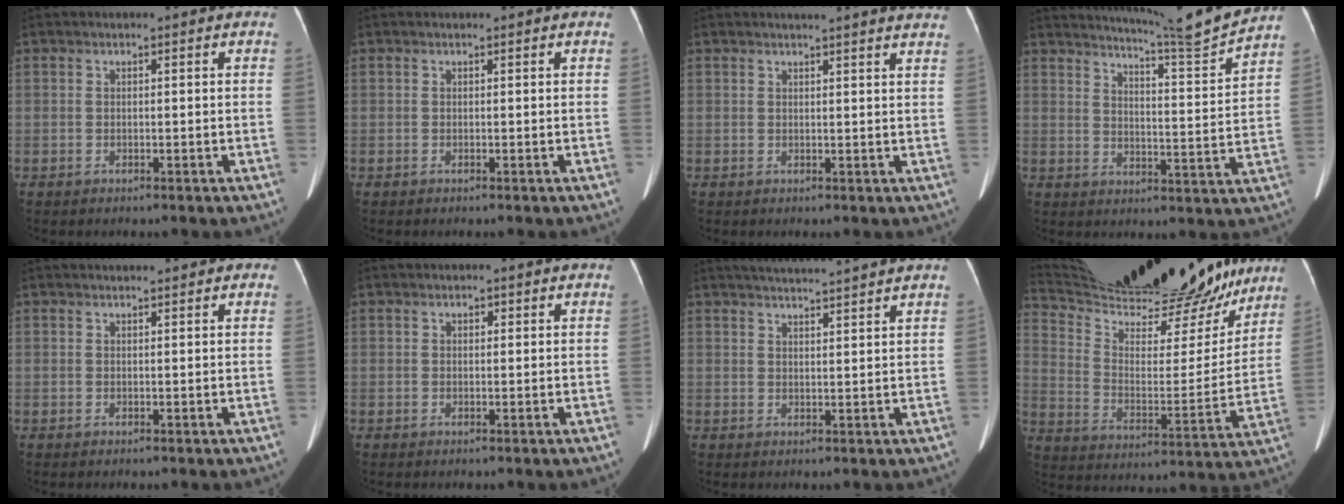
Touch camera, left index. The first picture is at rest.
{"total": 0.0}
{"total": 11.0, "force": [10.1, 0.3, 4.2], "torque": [-0.049, -0.004, 0.101]}
{"total": 12.2, "force": [11.5, -2.6, 3.1], "torque": [-0.061, -0.049, 0.167]}
{"total": 3.1, "force": [2.5, 0.9, 1.5], "torque": [-0.019, 0.022, 0.028]}
{"total": 0.9, "force": [0.4, 0.6, 0.6], "torque": [-0.009, 0.002, 0.006]}
{"total": 7.4, "force": [6.8, -0.9, 2.6], "torque": [-0.041, 0.020, 0.094]}
{"total": 27.1, "force": [24.1, 5.6, 11.2], "torque": [-0.194, -0.017, 0.355]}